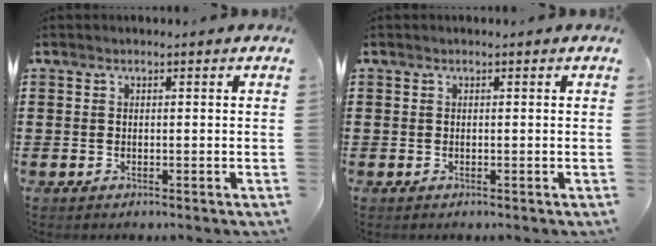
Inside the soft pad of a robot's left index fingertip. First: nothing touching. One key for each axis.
{"total": 0.0}